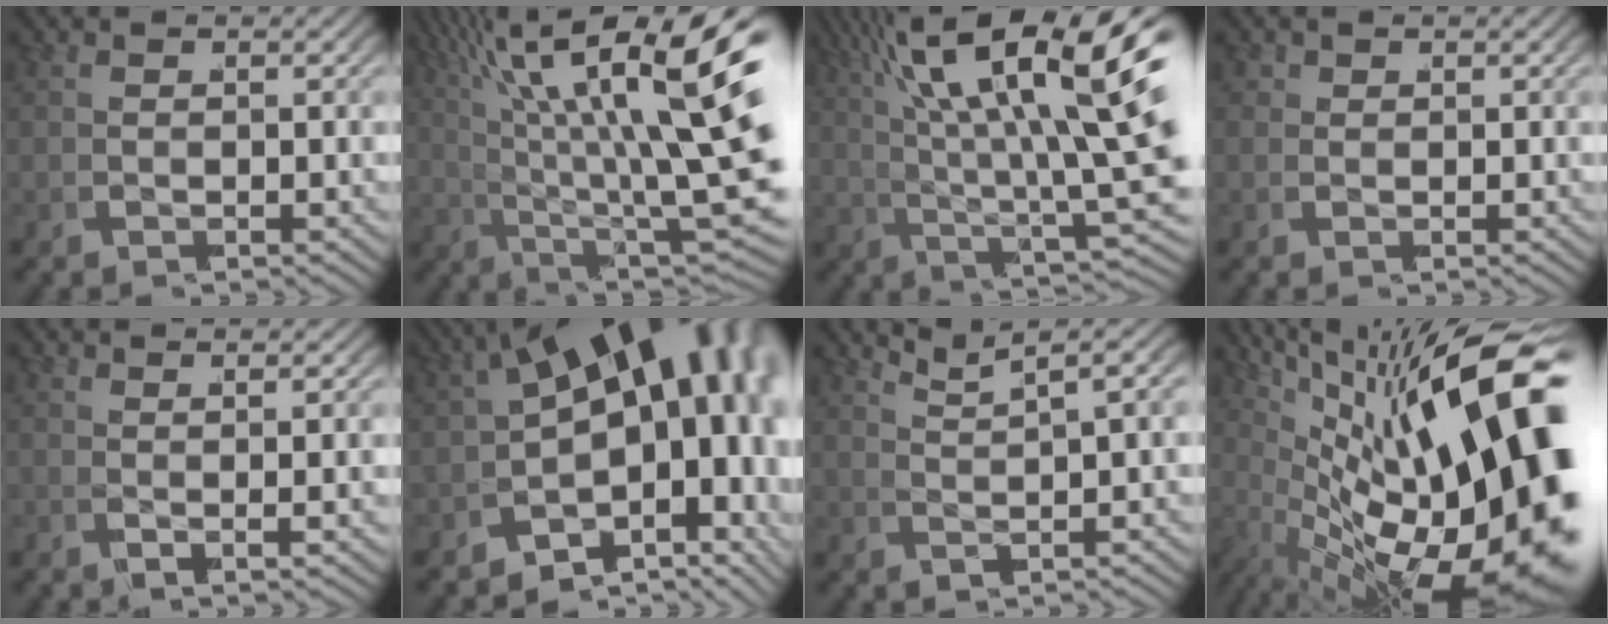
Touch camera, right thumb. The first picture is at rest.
{"total": 13.0, "force": [1.3, 6.4, 11.2], "torque": [-0.180, -0.029, 0.026]}
{"total": 12.2, "force": [2.1, 5.2, 10.8], "torque": [-0.164, -0.012, 0.035]}
{"total": 0.6, "force": [0.4, 0.2, -0.4], "torque": [0.006, -0.002, 0.007]}
{"total": 1.5, "force": [0.9, -0.2, 1.2], "torque": [-0.017, 0.003, 0.011]}
{"total": 18.6, "force": [0.5, 11.4, 14.7], "torque": [-0.215, -0.012, -0.012]}
{"total": 4.1, "force": [3.1, 0.9, 2.6], "torque": [-0.023, 0.017, 0.046]}
{"total": 22.0, "force": [-2.9, 12.6, 17.8], "torque": [-0.296, -0.062, -0.012]}